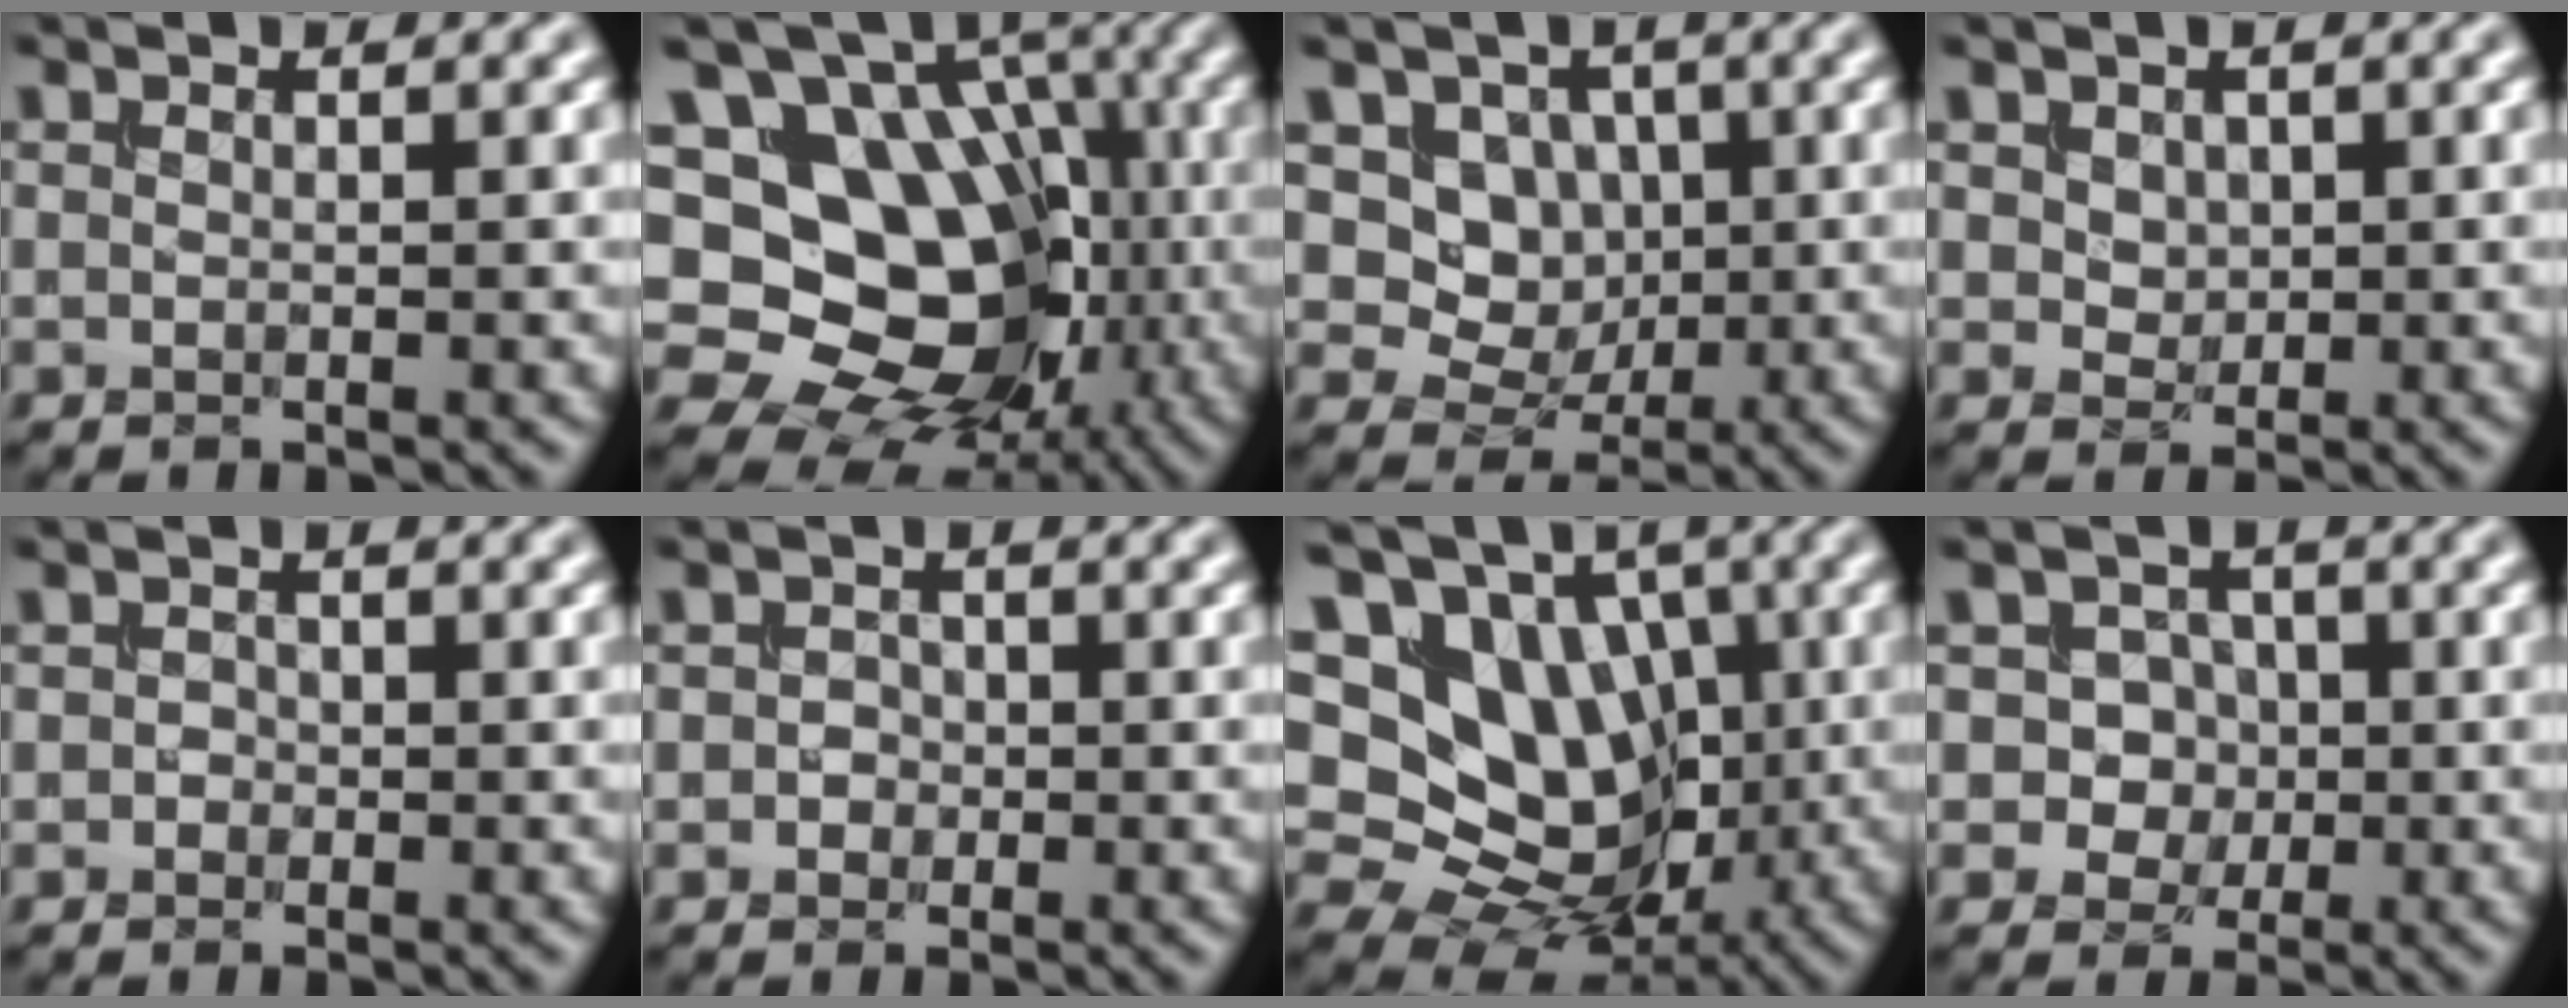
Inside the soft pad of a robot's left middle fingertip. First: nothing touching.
{"total": 16.3, "force": [-0.3, 12.9, 9.9], "torque": [-0.146, 0.008, -0.003]}
{"total": 5.3, "force": [1.2, 4.5, 2.5], "torque": [-0.036, -0.008, 0.010]}
{"total": 1.7, "force": [0.6, 1.4, 0.8], "torque": [-0.025, -0.004, 0.019]}
{"total": 0.7, "force": [-0.3, 0.7, 0.2], "torque": [-0.001, -0.001, -0.007]}
{"total": 1.2, "force": [-0.3, 1.1, 0.4], "torque": [-0.002, 0.001, -0.009]}
{"total": 14.4, "force": [2.5, 11.7, 8.1], "torque": [-0.151, 0.029, 0.028]}
{"total": 3.9, "force": [-0.2, 3.5, 1.6], "torque": [-0.008, 0.010, -0.020]}